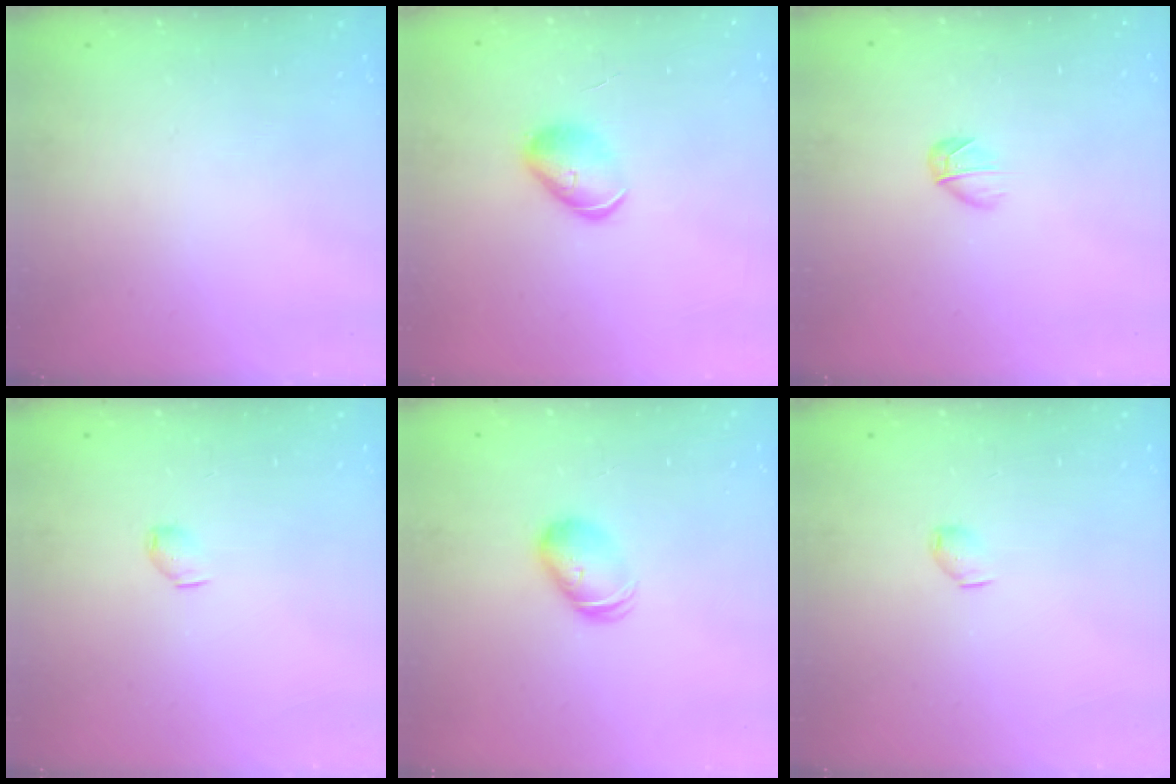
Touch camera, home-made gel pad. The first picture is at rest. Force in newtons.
{"total": 7.6, "press": 7.6, "slide": 0.6}
{"total": 2.8, "press": 2.7, "slide": 0.9}
{"total": 2.8, "press": 2.8, "slide": 0.5}
{"total": 6.9, "press": 6.9, "slide": 0.6}
{"total": 2.8, "press": 2.8, "slide": 0.5}